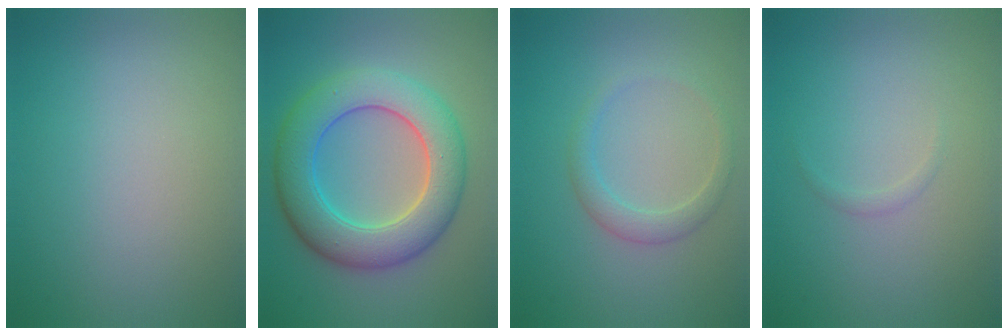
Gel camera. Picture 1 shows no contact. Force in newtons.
{"total": 8.3, "press": 8.3, "slide": 0.5}
{"total": 1.9, "press": 1.9, "slide": 0.1}
{"total": 0.5, "press": 0.5, "slide": 0.0}